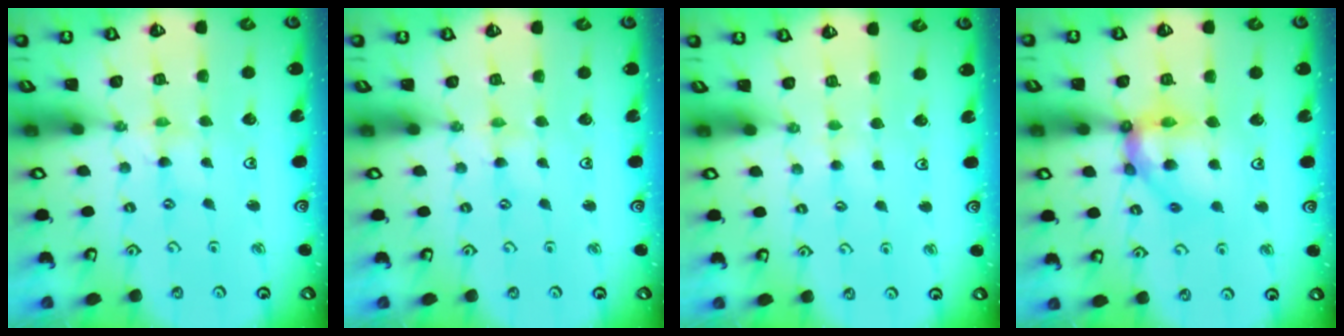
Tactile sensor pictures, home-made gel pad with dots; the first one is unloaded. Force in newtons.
{"total": 0.7, "press": 0.6, "slide": 0.3}
{"total": 2.4, "press": 2.4, "slide": 0.3}
{"total": 12.6, "press": 12.6, "slide": 1.5}